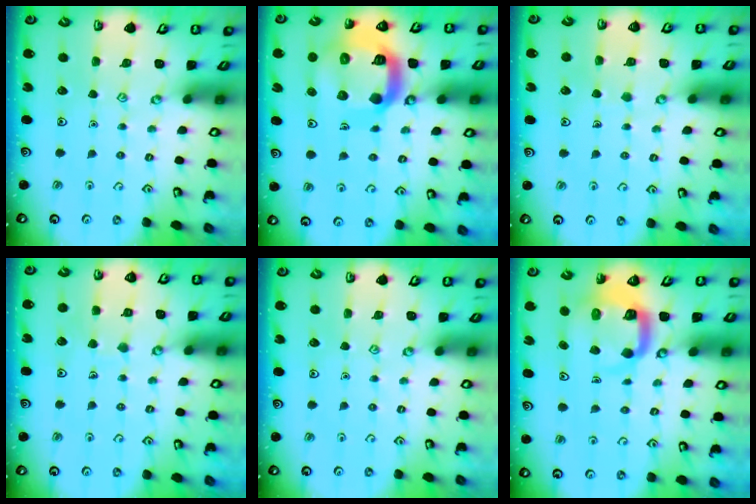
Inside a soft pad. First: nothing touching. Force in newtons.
{"total": 19.8, "press": 19.7, "slide": 2.1}
{"total": 3.4, "press": 3.4, "slide": 0.3}
{"total": 4.3, "press": 4.2, "slide": 0.4}
{"total": 0.0}
{"total": 6.0, "press": 5.9, "slide": 0.8}